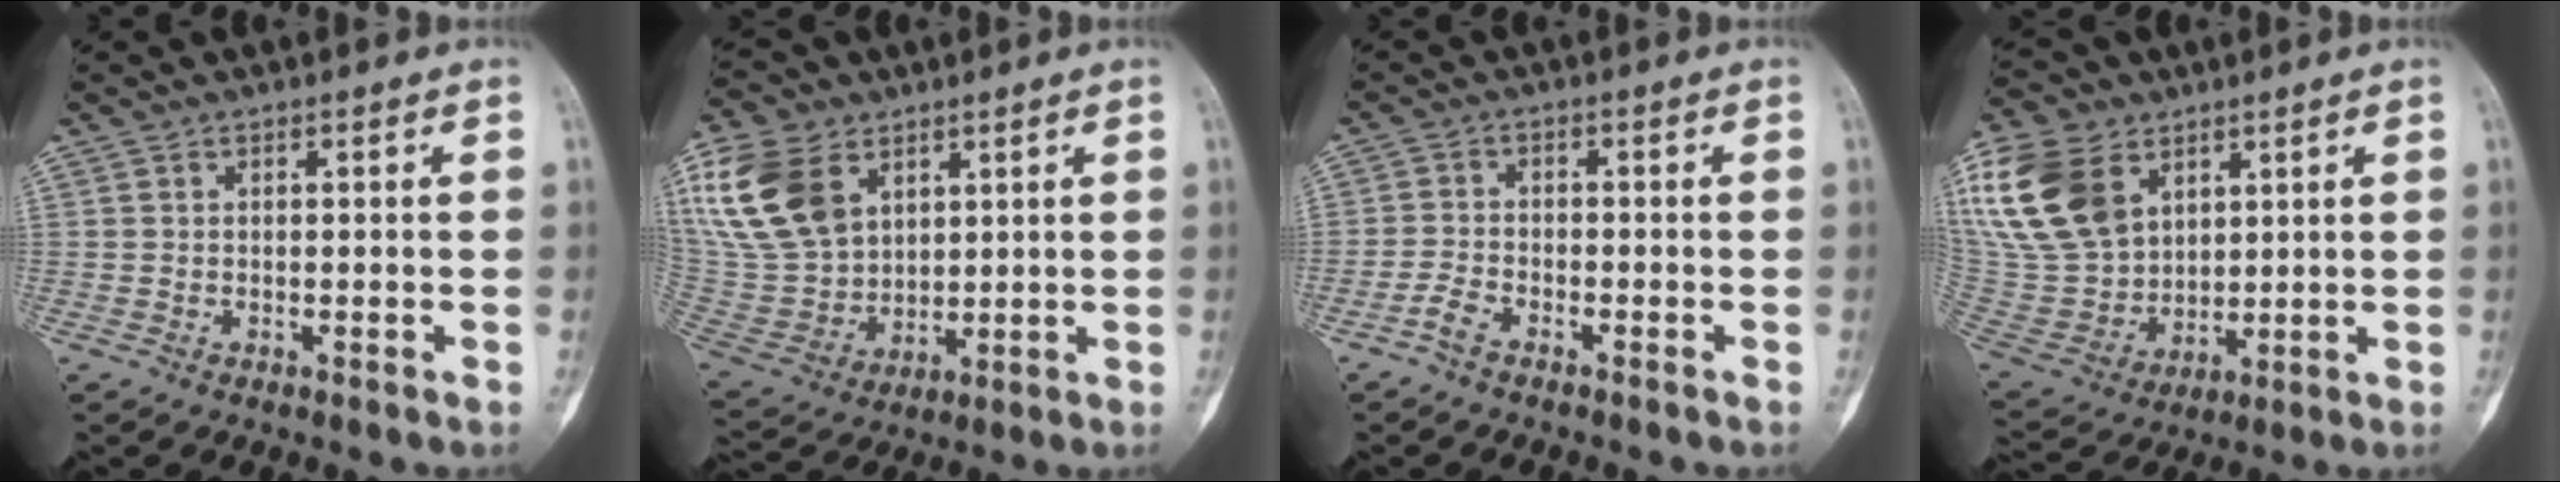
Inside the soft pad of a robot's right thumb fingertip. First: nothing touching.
{"total": 18.7, "force": [8.0, 12.8, 11.0], "torque": [-0.219, -0.018, 0.166]}
{"total": 2.7, "force": [-2.1, 0.9, 1.5], "torque": [-0.034, 0.012, -0.045]}
{"total": 22.0, "force": [9.2, 15.4, 12.9], "torque": [-0.270, -0.011, 0.187]}